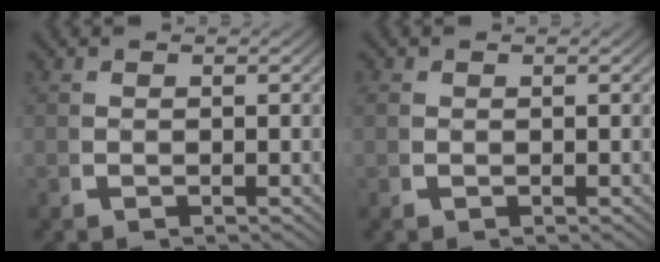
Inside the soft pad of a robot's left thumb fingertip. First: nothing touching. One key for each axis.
{"total": 0.6, "fx": 0.2, "fy": 0.5, "fz": 0.2, "tx": -0.009, "ty": -0.007, "tz": 0.009}